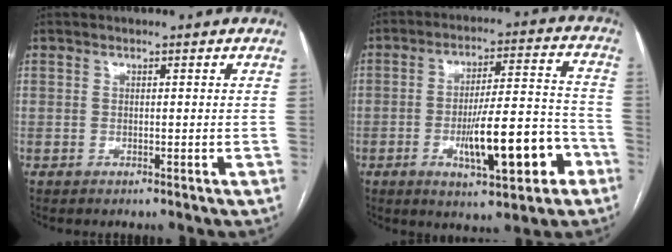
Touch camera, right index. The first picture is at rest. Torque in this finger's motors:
{"motor_torque": [1.19, -0.66, 0.74, 0.16]}